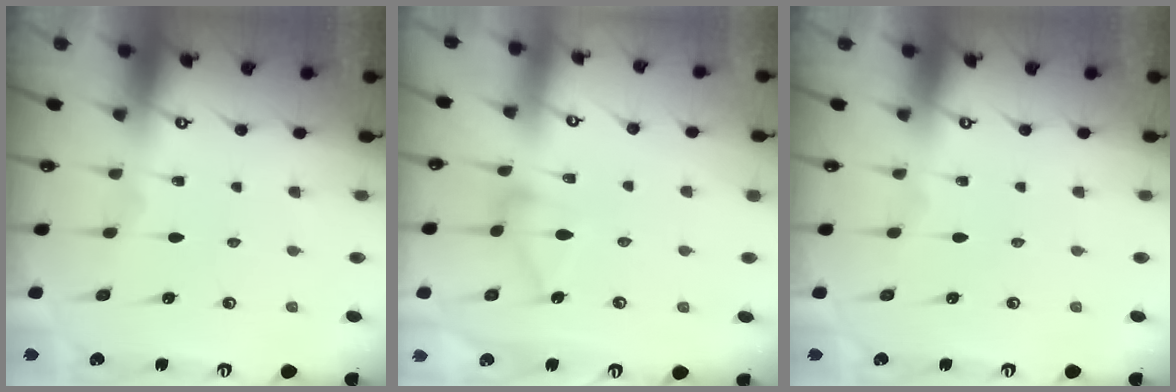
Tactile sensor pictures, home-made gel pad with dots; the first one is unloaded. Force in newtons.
{"total": 10.1, "press": 10.1, "slide": 0.4}
{"total": 0.0}